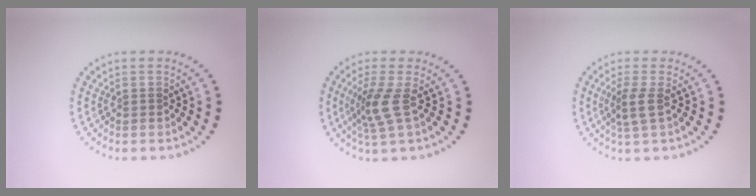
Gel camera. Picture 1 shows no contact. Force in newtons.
{"total": 2.8, "press": 2.0, "slide": 1.9}
{"total": 1.9, "press": 1.5, "slide": 1.2}